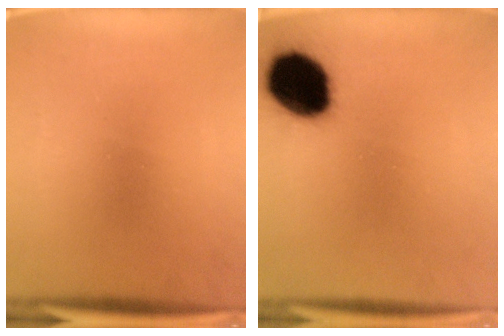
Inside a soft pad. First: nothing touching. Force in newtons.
{"total": 17.9}